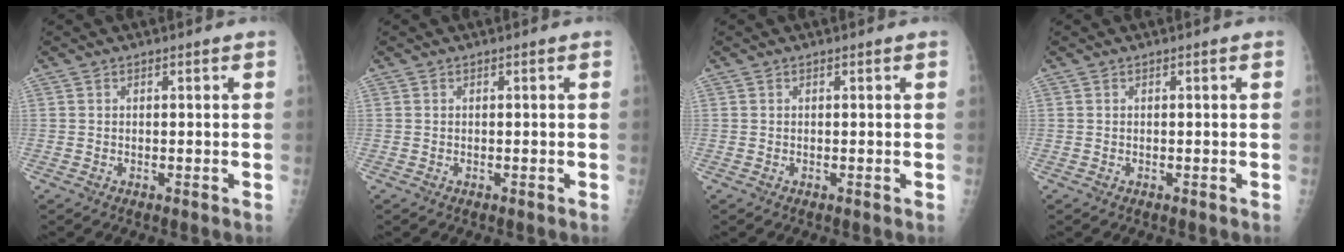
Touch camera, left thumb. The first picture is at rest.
{"total": 0.0}
{"total": 0.0}
{"total": 0.0}